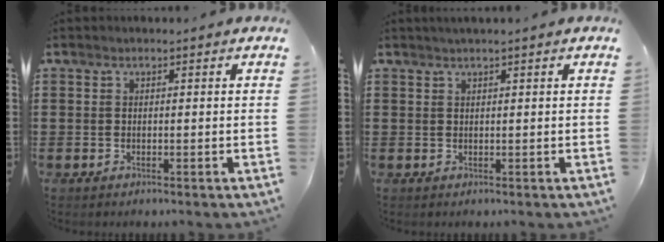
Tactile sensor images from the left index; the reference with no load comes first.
{"total": 0.9, "force": [0.7, -0.1, 0.6], "torque": [-0.010, -0.001, 0.013]}